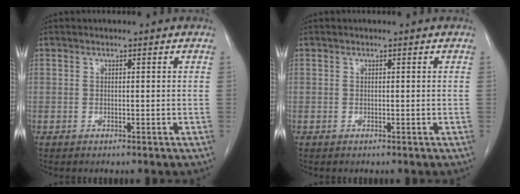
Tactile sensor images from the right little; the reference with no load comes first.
{"total": 0.0}